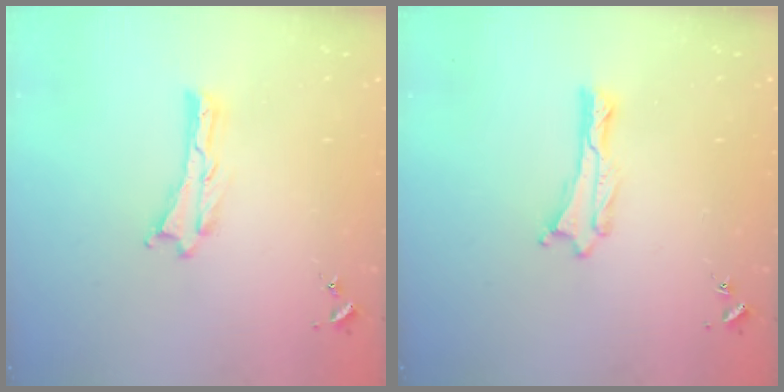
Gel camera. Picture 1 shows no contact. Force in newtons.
{"total": 0.0}